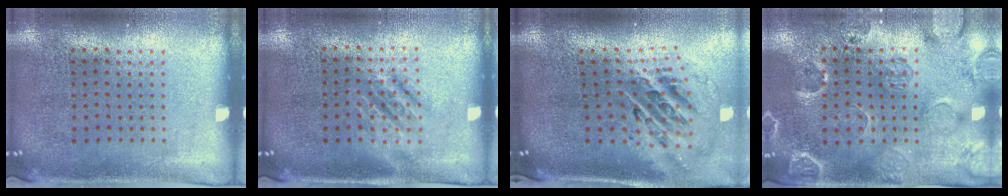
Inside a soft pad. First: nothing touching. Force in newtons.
{"total": 1.2, "press": 1.1, "slide": 0.5}
{"total": 2.8, "press": 1.9, "slide": 2.1}
{"total": 2.5, "press": 2.0, "slide": 1.5}